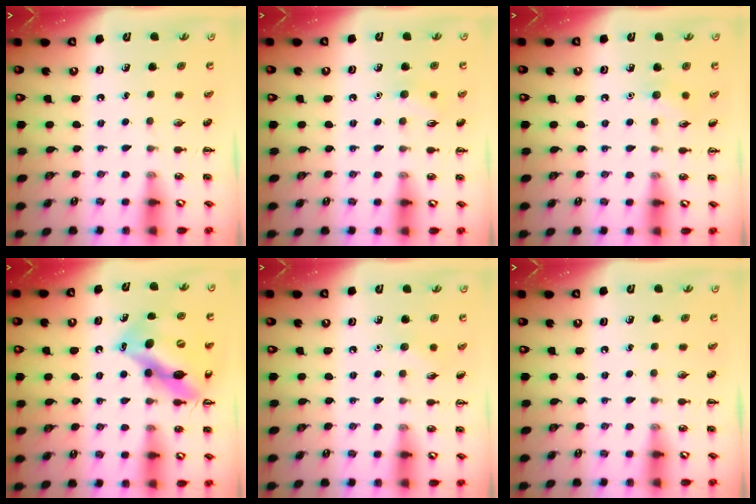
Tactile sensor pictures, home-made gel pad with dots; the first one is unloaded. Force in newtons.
{"total": 7.3, "press": 7.1, "slide": 1.6}
{"total": 5.6, "press": 5.4, "slide": 1.7}
{"total": 14.9, "press": 14.3, "slide": 4.2}
{"total": 4.7, "press": 4.6, "slide": 1.0}
{"total": 0.0}